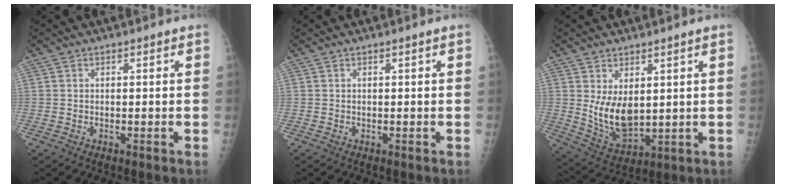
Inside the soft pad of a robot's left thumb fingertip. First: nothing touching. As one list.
[{"total": 0.0}, {"total": 8.8, "force": [1.8, 4.6, 7.3], "torque": [-0.117, -0.028, 0.056]}]